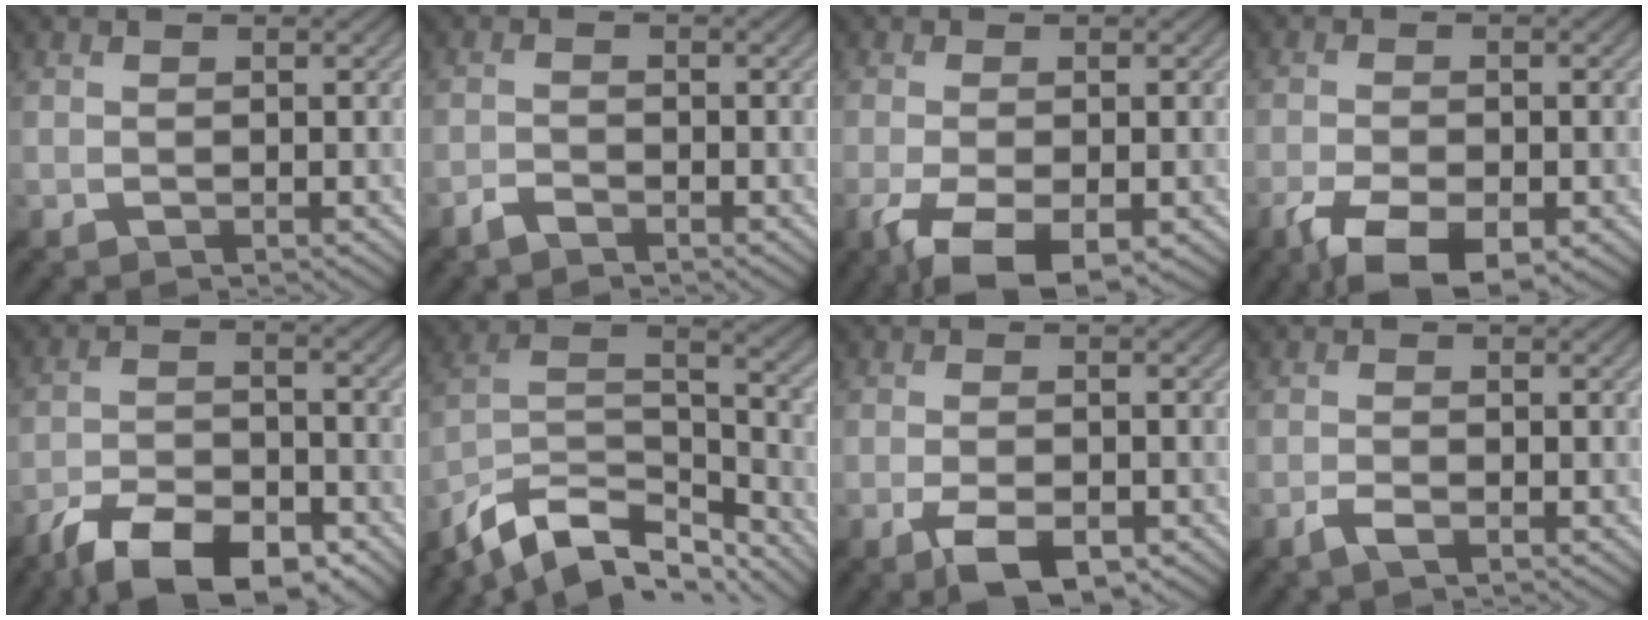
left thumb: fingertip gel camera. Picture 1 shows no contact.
{"total": 1.5, "force": [-1.2, 0.4, 0.7], "torque": [-0.017, 0.004, -0.031]}
{"total": 8.2, "force": [-4.1, 2.6, 6.6], "torque": [-0.136, -0.015, -0.066]}
{"total": 9.0, "force": [-5.2, 2.9, 6.7], "torque": [-0.134, -0.014, -0.089]}
{"total": 11.9, "force": [-8.4, 4.2, 7.2], "torque": [-0.136, -0.002, -0.157]}
{"total": 13.2, "force": [-9.6, 5.4, 7.1], "torque": [-0.180, -0.001, -0.171]}
{"total": 6.1, "force": [-3.2, 2.0, 4.9], "torque": [-0.096, 0.000, -0.056]}
{"total": 1.7, "force": [-0.9, 0.3, 1.4], "torque": [-0.032, 0.004, -0.024]}